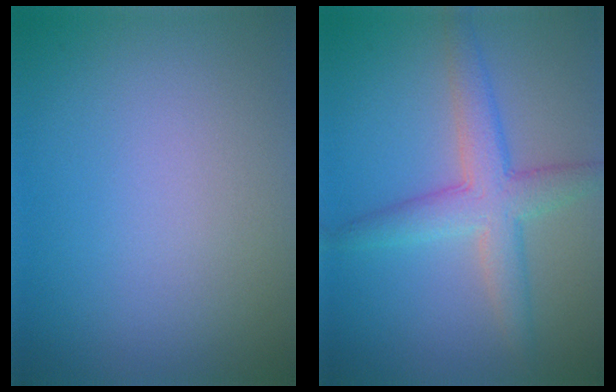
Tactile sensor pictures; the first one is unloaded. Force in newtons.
{"total": 4.5, "press": 4.5, "slide": 0.1}